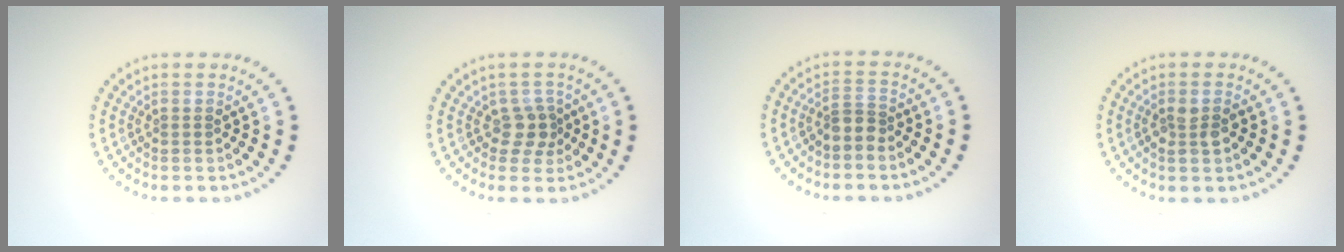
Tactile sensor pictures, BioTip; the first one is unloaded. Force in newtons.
{"total": 2.1, "press": 1.6, "slide": 1.3}
{"total": 1.9, "press": 1.4, "slide": 1.3}
{"total": 1.7, "press": 1.6, "slide": 0.4}